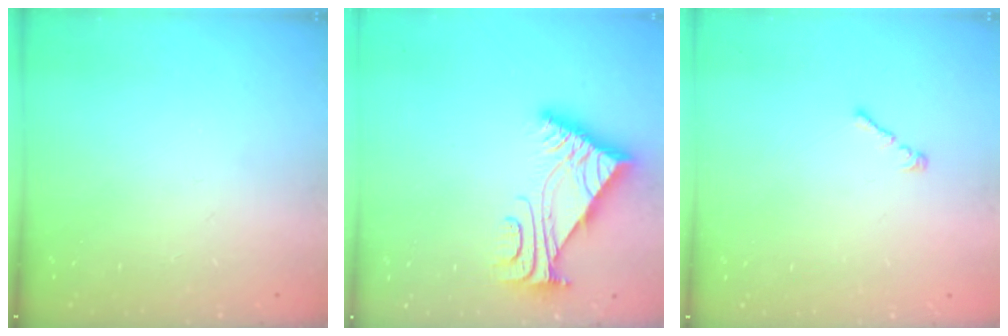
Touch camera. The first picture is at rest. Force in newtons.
{"total": 5.5, "press": 5.4, "slide": 0.7}
{"total": 1.1, "press": 0.9, "slide": 0.5}